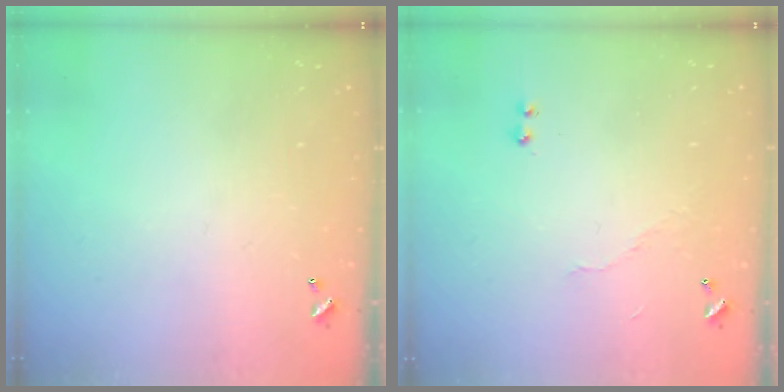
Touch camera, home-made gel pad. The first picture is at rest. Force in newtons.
{"total": 4.6, "press": 4.6, "slide": 0.3}